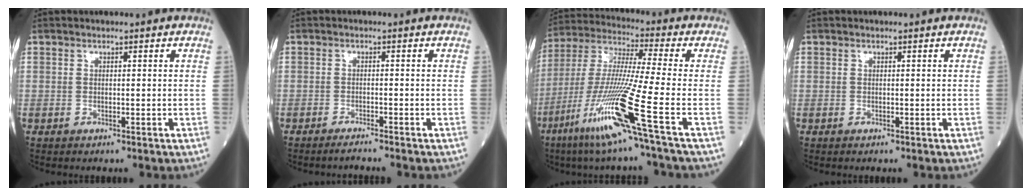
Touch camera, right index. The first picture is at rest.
{"total": 2.0, "force": [-1.9, -0.4, 0.7], "torque": [-0.013, 0.000, -0.030]}
{"total": 16.8, "force": [-7.9, -2.2, 14.6], "torque": [-0.307, -0.038, -0.156]}
{"total": 0.0}